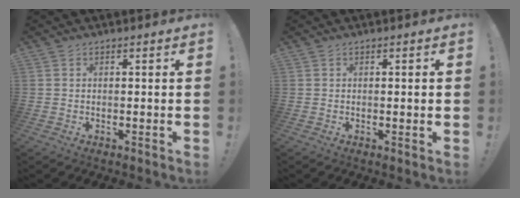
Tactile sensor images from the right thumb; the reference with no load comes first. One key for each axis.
{"total": 1.0, "fx": -0.1, "fy": -0.2, "fz": 1.0, "tx": -0.019, "ty": 0.001, "tz": -0.004}